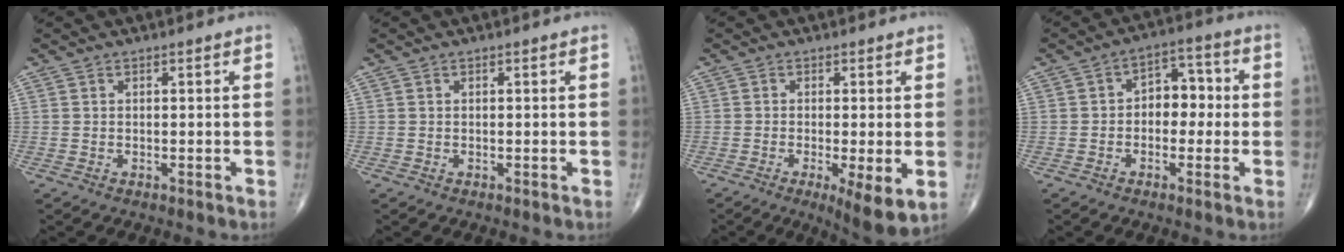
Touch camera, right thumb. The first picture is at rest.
{"total": 0.0}
{"total": 7.6, "force": [-2.1, 1.7, 7.1], "torque": [-0.111, -0.022, -0.033]}
{"total": 7.1, "force": [-0.2, 4.9, 5.2], "torque": [-0.037, 0.029, -0.015]}